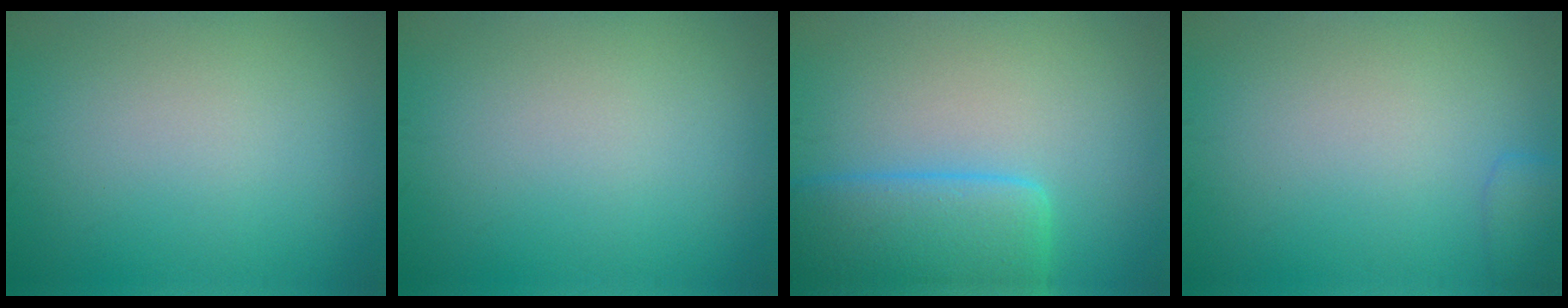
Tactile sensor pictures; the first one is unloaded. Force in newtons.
{"total": 0.0}
{"total": 7.0, "press": 7.0, "slide": 0.4}
{"total": 1.5, "press": 1.5, "slide": 0.1}